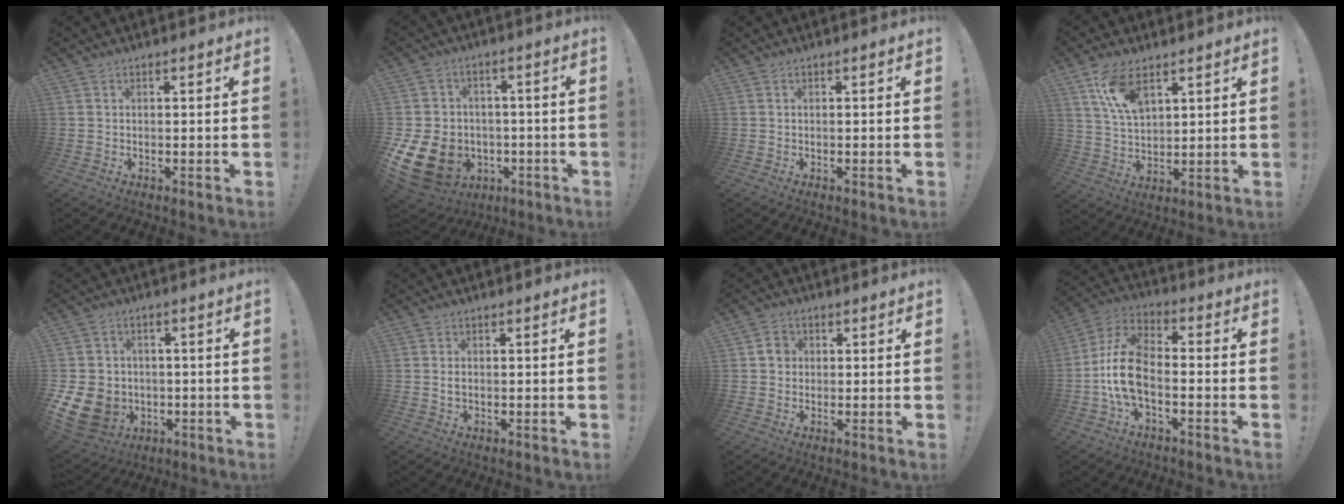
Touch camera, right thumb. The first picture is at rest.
{"total": 16.8, "force": [-4.8, 13.2, 9.2], "torque": [-0.190, 0.029, -0.066]}
{"total": 0.0}
{"total": 10.9, "force": [6.3, 5.4, 7.0], "torque": [-0.134, -0.023, 0.117]}
{"total": 12.0, "force": [-3.0, 10.3, 5.5], "torque": [-0.112, 0.015, -0.052]}
{"total": 1.3, "force": [-0.1, 0.7, 1.1], "torque": [-0.014, 0.000, -0.003]}
{"total": 3.5, "force": [0.1, 3.2, 1.4], "torque": [-0.014, 0.004, -0.001]}
{"total": 13.4, "force": [-3.7, 7.4, 10.5], "torque": [-0.205, 0.024, -0.060]}